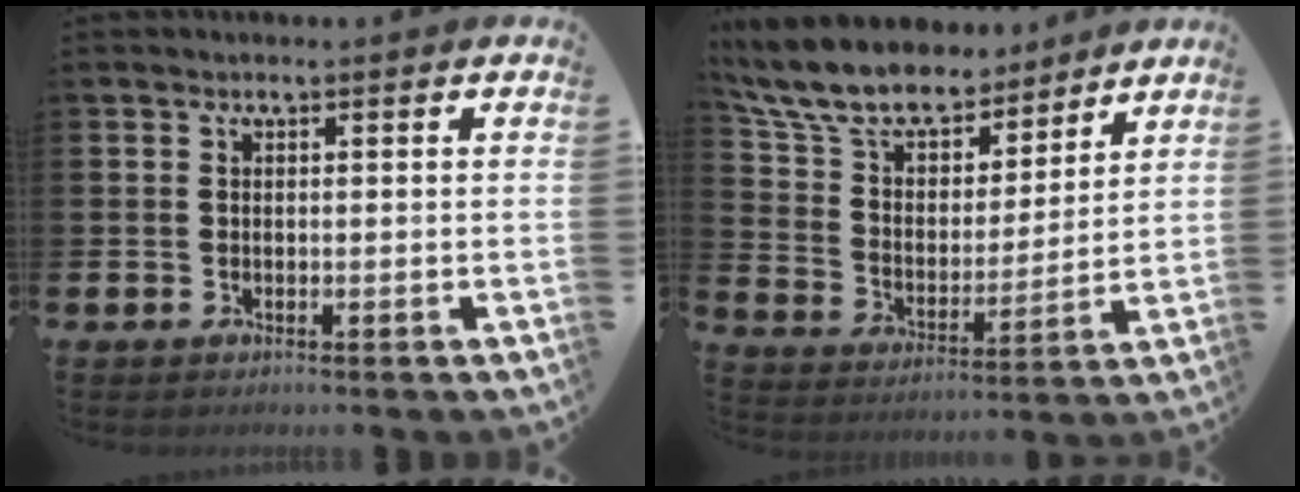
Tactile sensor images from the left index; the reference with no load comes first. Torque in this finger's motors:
{"motor_torque": [2.14, 0.00, 1.05, 0.21]}